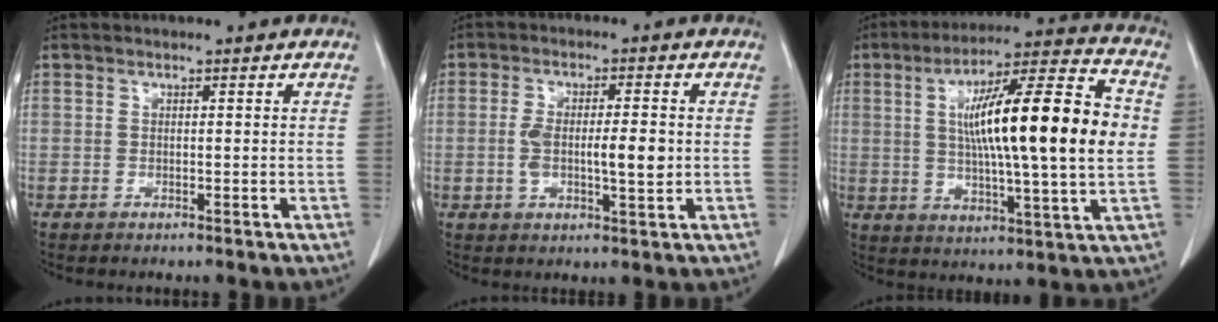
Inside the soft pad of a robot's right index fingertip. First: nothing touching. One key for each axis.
{"total": 7.0, "fx": -0.3, "fy": 1.8, "fz": 6.8, "tx": -0.118, "ty": 0.005, "tz": -0.001}
{"total": 21.0, "fx": 2.2, "fy": 1.7, "fz": 20.8, "tx": -0.335, "ty": 0.019, "tz": 0.026}